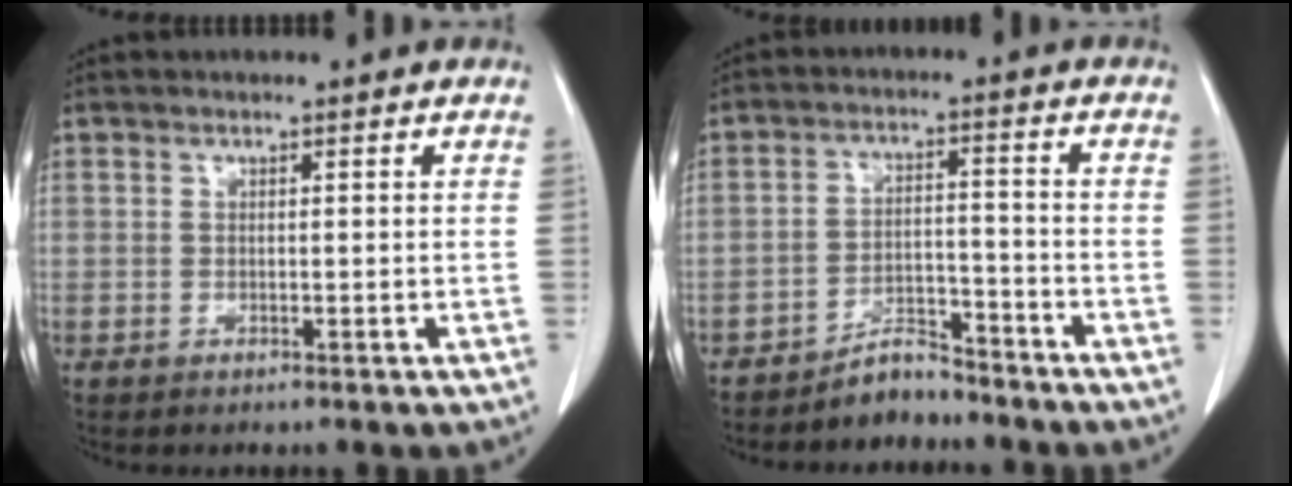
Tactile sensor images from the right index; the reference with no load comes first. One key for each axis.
{"total": 4.6, "fx": -4.3, "fy": 1.5, "fz": 0.6, "tx": -0.007, "ty": 0.005, "tz": -0.073}